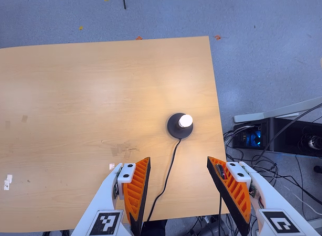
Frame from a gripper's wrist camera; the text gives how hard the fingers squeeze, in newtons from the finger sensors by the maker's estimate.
{"total": 0.0}